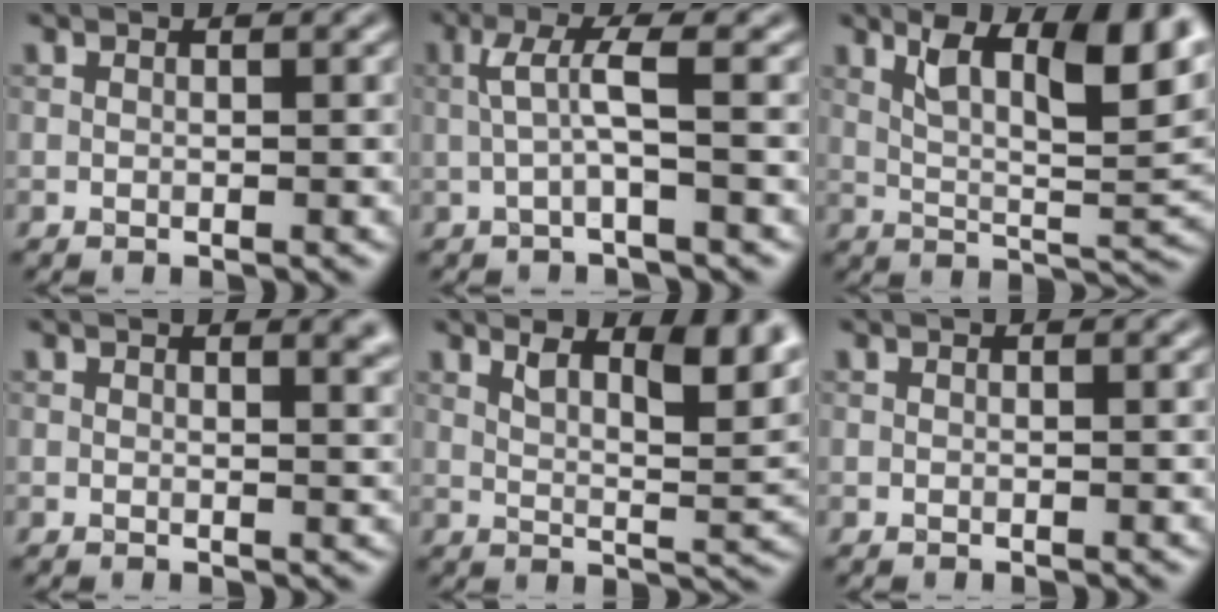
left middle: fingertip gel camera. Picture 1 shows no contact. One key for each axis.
{"total": 2.5, "fx": -0.2, "fy": 0.0, "fz": 2.5, "tx": -0.054, "ty": 0.008, "tz": -0.006}
{"total": 9.6, "fx": 4.4, "fy": 2.9, "fz": 8.1, "tx": -0.132, "ty": -0.002, "tz": 0.077}
{"total": 2.0, "fx": 1.5, "fy": 0.6, "fz": 1.3, "tx": -0.004, "ty": 0.000, "tz": 0.020}
{"total": 6.4, "fx": 3.5, "fy": 1.8, "fz": 5.1, "tx": -0.071, "ty": -0.003, "tz": 0.057}
{"total": 0.0}